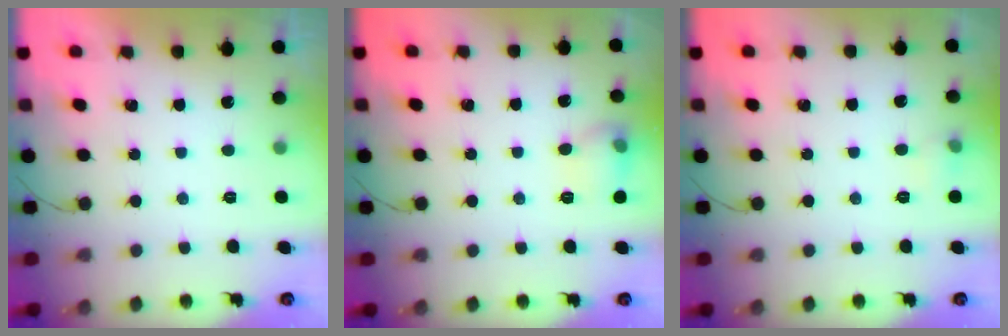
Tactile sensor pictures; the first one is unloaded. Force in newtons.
{"total": 8.3, "press": 8.2, "slide": 1.0}
{"total": 4.2, "press": 4.0, "slide": 1.3}